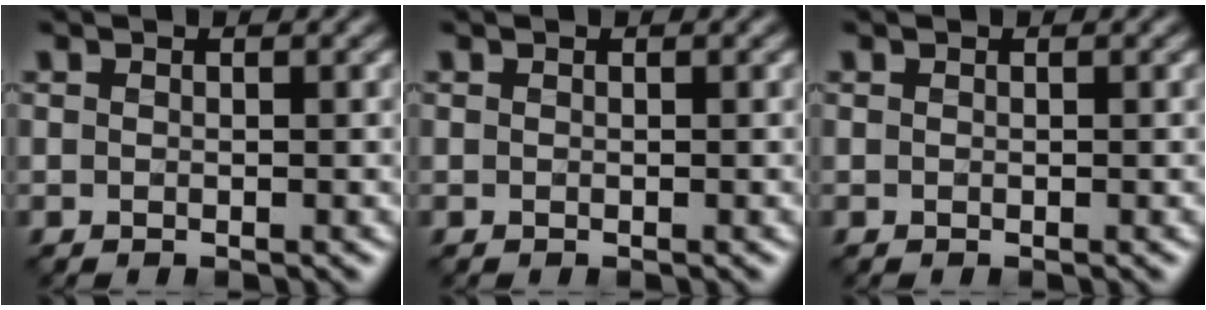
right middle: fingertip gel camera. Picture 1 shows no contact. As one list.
[{"total": 0.0}, {"total": 0.0}]